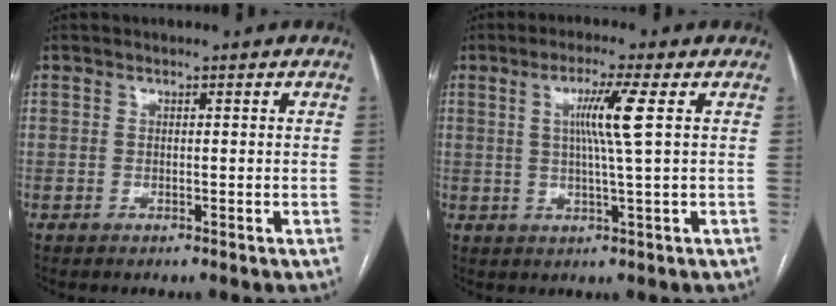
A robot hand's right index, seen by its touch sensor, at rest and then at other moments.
{"total": 6.1, "force": [1.4, -1.2, 5.8], "torque": [-0.107, 0.000, 0.027]}